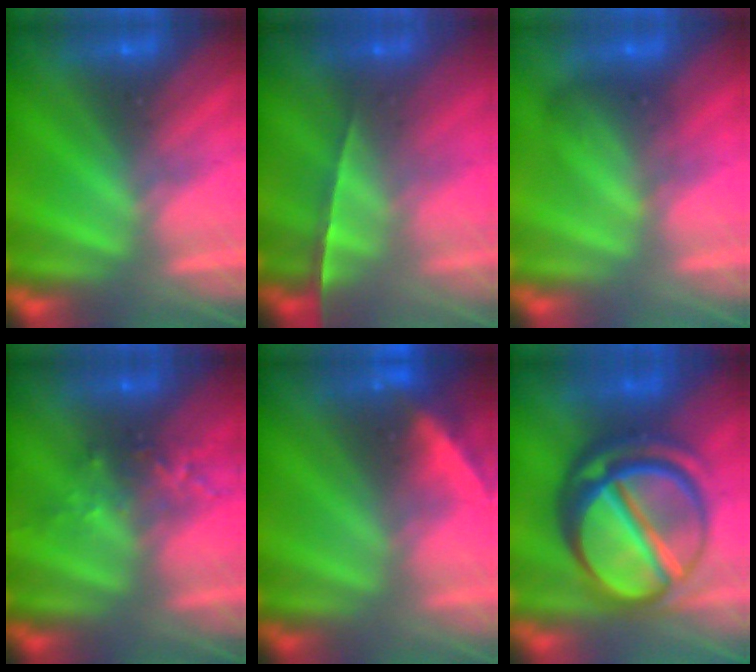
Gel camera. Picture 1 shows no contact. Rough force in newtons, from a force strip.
{"total": 1.4}
{"total": 1.8}
{"total": 2.6}
{"total": 2.2}
{"total": 7.2}